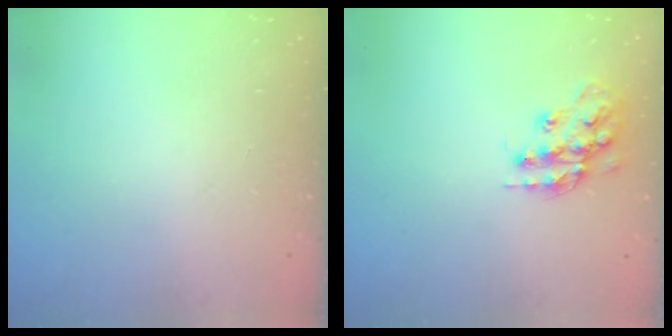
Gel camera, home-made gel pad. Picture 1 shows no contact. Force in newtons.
{"total": 14.0, "press": 14.0, "slide": 0.6}